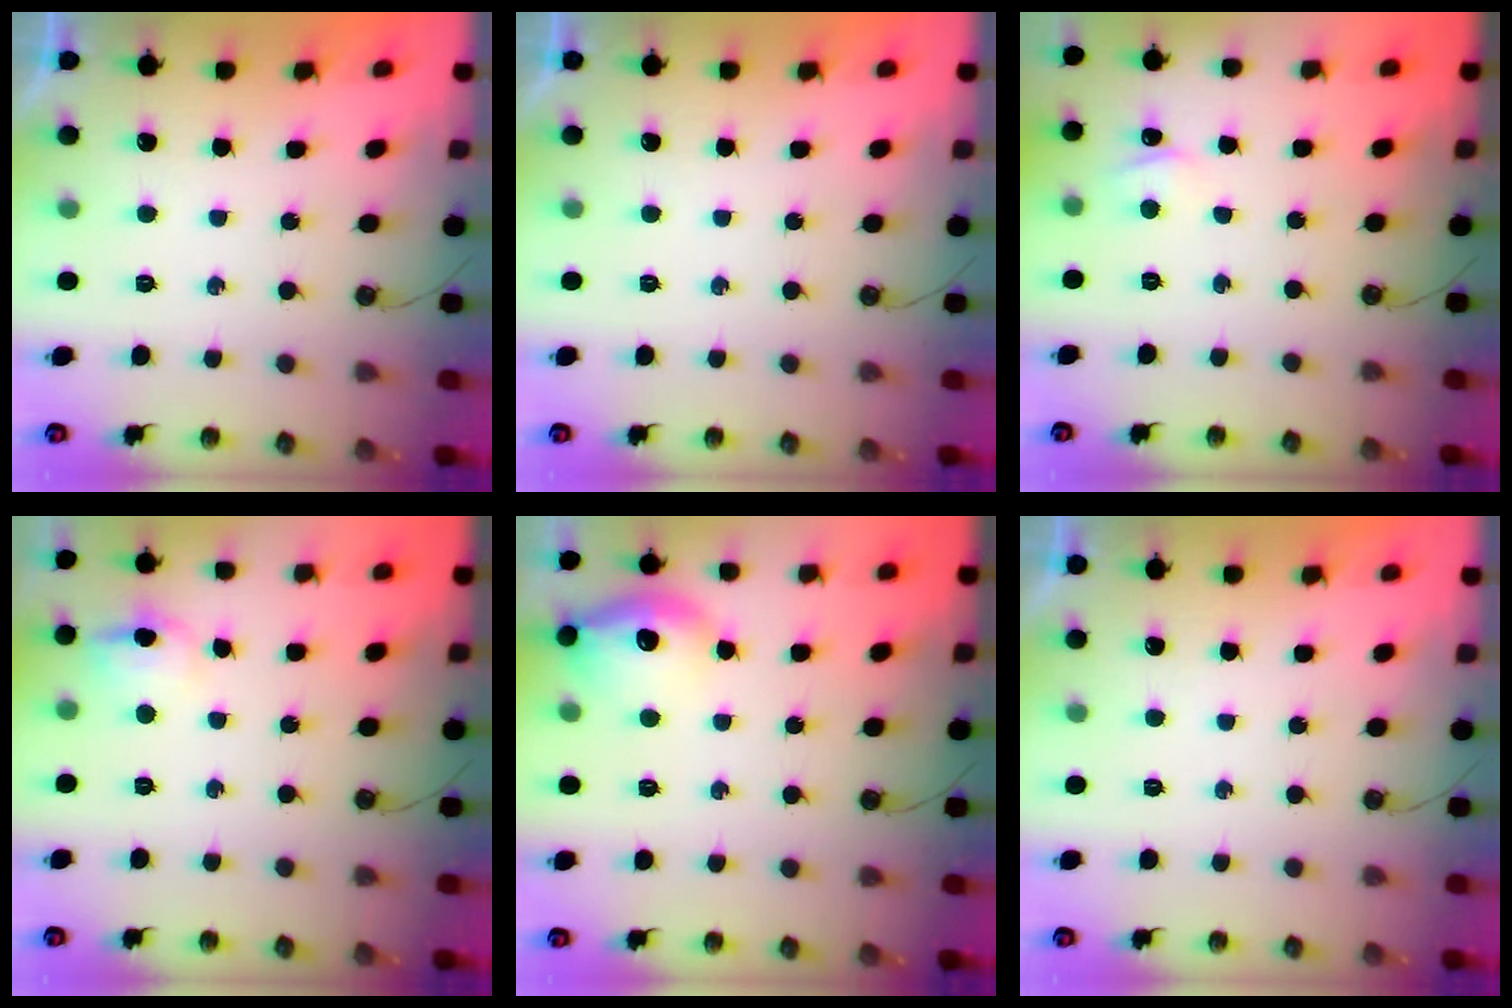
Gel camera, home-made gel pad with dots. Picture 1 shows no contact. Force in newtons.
{"total": 0.0}
{"total": 2.3, "press": 2.2, "slide": 0.3}
{"total": 7.4, "press": 7.3, "slide": 1.3}
{"total": 14.5, "press": 14.4, "slide": 1.1}
{"total": 0.0}